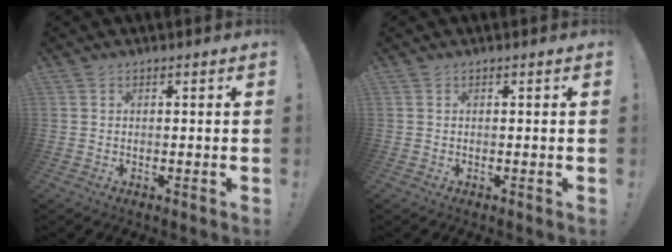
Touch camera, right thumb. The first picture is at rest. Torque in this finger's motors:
{"motor_torque": [0.00, 0.00, 0.00, 0.00, 0.00]}